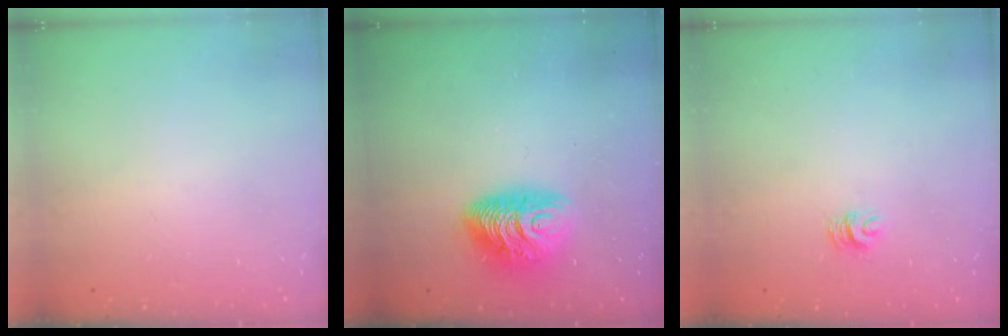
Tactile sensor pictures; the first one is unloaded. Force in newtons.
{"total": 10.2, "press": 10.2, "slide": 0.8}
{"total": 5.1, "press": 5.0, "slide": 0.3}